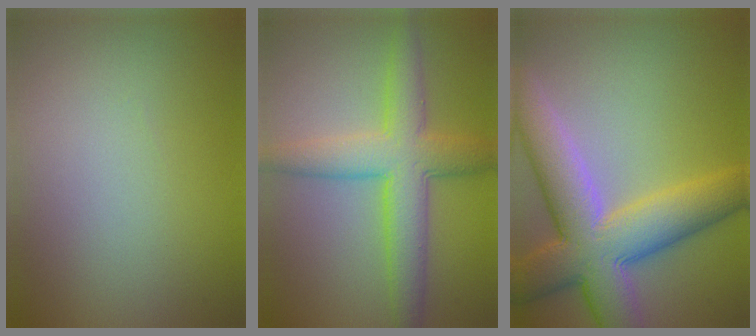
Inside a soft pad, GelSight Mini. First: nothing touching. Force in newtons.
{"total": 5.9, "press": 5.9, "slide": 0.3}
{"total": 10.0, "press": 10.0, "slide": 0.5}